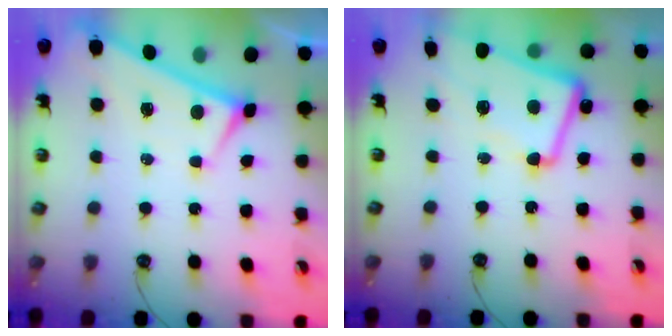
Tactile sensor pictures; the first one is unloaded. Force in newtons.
{"total": 5.4, "press": 5.1, "slide": 1.7}